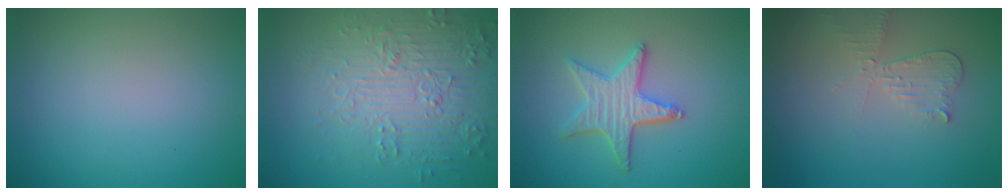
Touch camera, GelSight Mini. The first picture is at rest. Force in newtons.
{"total": 5.5, "press": 5.1, "slide": 2.0}
{"total": 3.8, "press": 3.5, "slide": 1.6}
{"total": 2.2, "press": 2.2, "slide": 0.1}